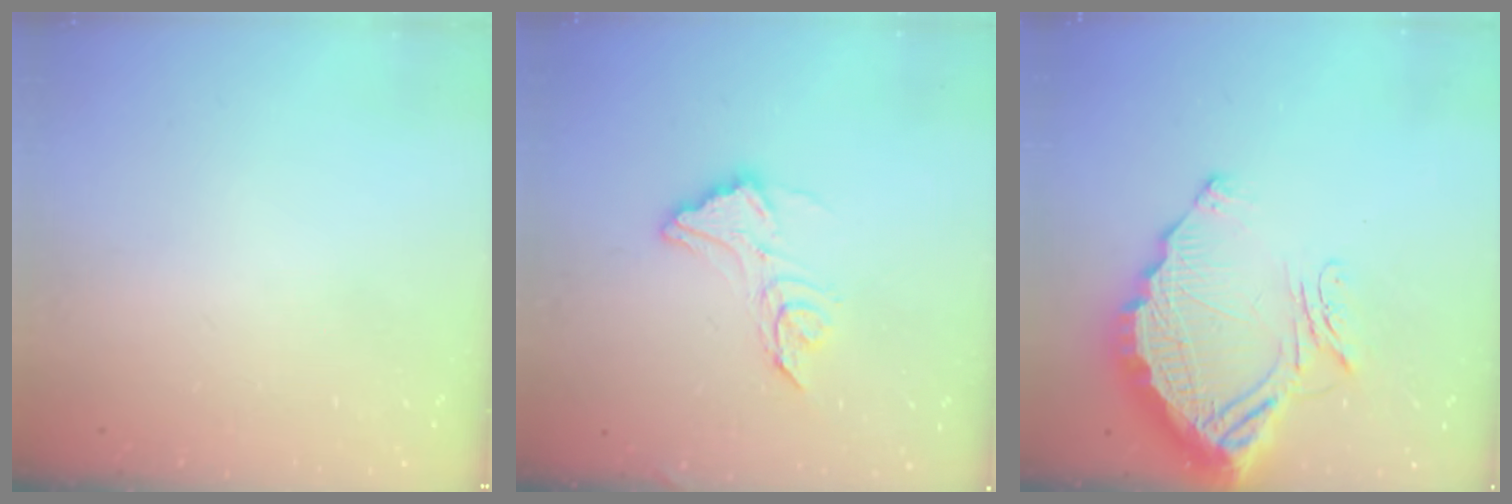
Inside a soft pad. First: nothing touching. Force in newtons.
{"total": 12.4, "press": 12.4, "slide": 0.8}
{"total": 19.3, "press": 19.2, "slide": 1.5}